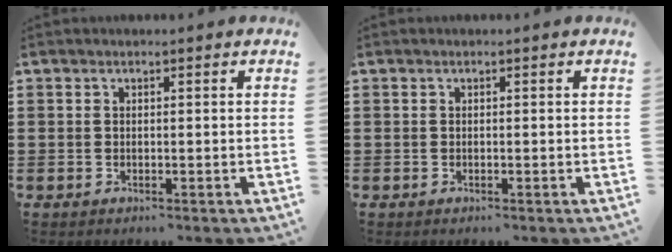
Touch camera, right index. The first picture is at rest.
{"total": 0.0}